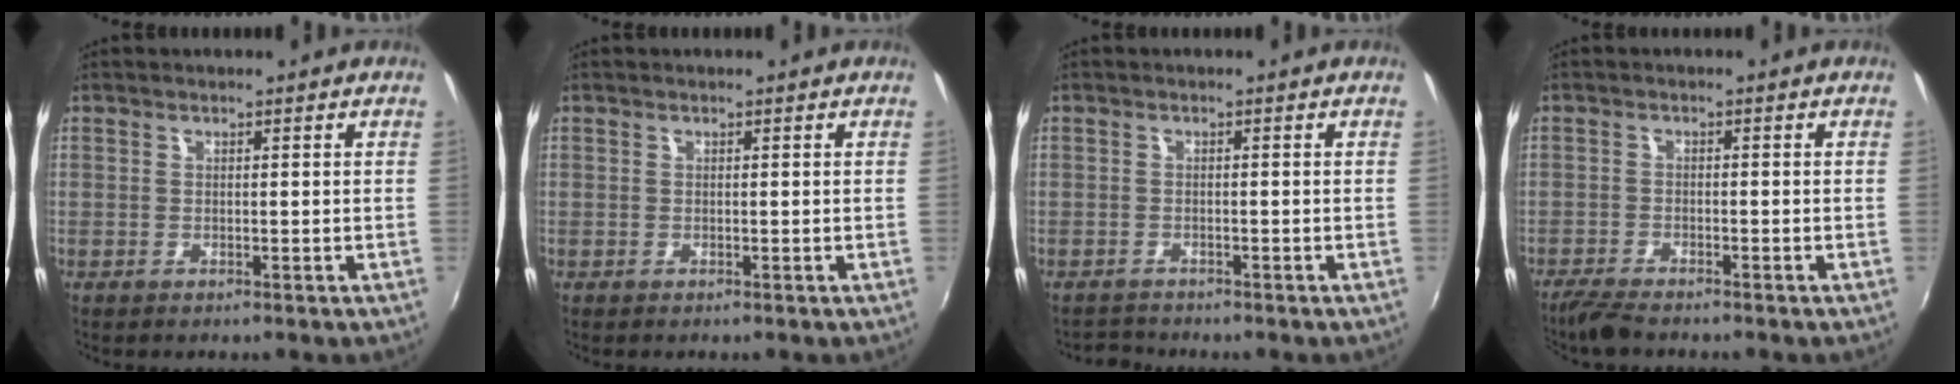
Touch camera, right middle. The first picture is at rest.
{"total": 0.0}
{"total": 1.9, "force": [-1.9, 0.3, -0.4], "torque": [-0.003, 0.000, -0.037]}
{"total": 4.4, "force": [-3.9, 0.4, 1.8], "torque": [-0.054, -0.017, -0.075]}